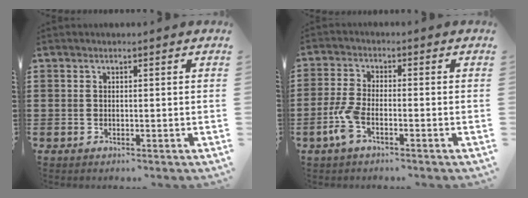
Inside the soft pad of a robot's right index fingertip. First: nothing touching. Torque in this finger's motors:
{"motor_torque": [1.34, 0.79, 0.58, 0.13]}